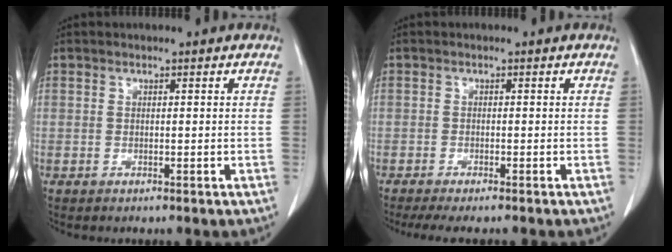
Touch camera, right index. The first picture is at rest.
{"total": 5.9, "force": [-5.0, 0.6, 3.1], "torque": [-0.040, -0.014, -0.076]}